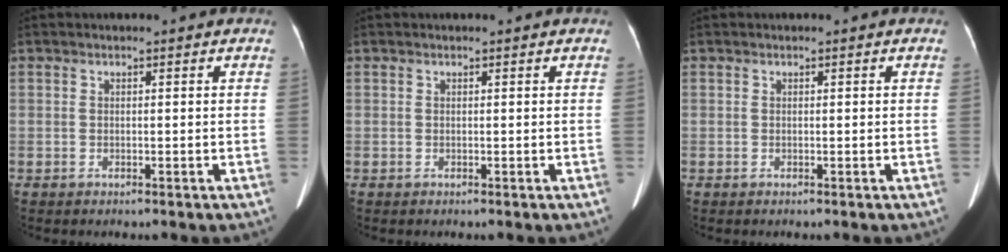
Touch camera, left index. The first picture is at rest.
{"total": 0.0}
{"total": 0.0}